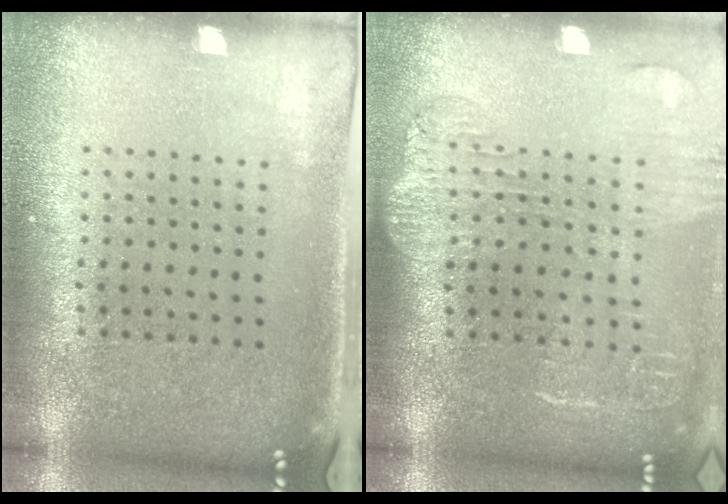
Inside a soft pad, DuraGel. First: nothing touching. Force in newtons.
{"total": 1.7, "press": 1.5, "slide": 0.8}